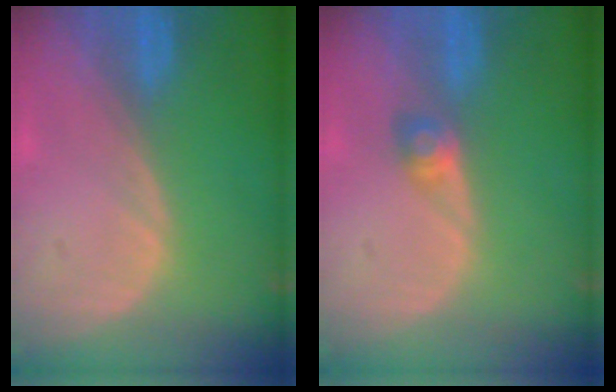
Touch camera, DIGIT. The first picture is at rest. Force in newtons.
{"total": 2.5, "press": 2.3, "slide": 1.0}